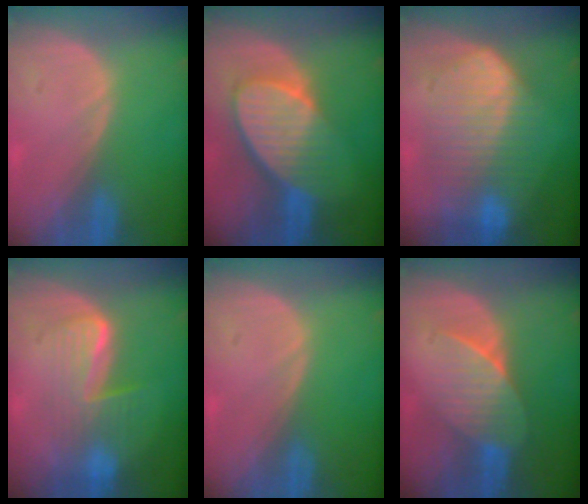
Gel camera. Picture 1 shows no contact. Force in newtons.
{"total": 9.0, "press": 8.1, "slide": 4.0}
{"total": 10.3, "press": 10.2, "slide": 0.7}
{"total": 6.4, "press": 6.3, "slide": 1.3}
{"total": 0.0}
{"total": 6.9, "press": 6.6, "slide": 2.1}